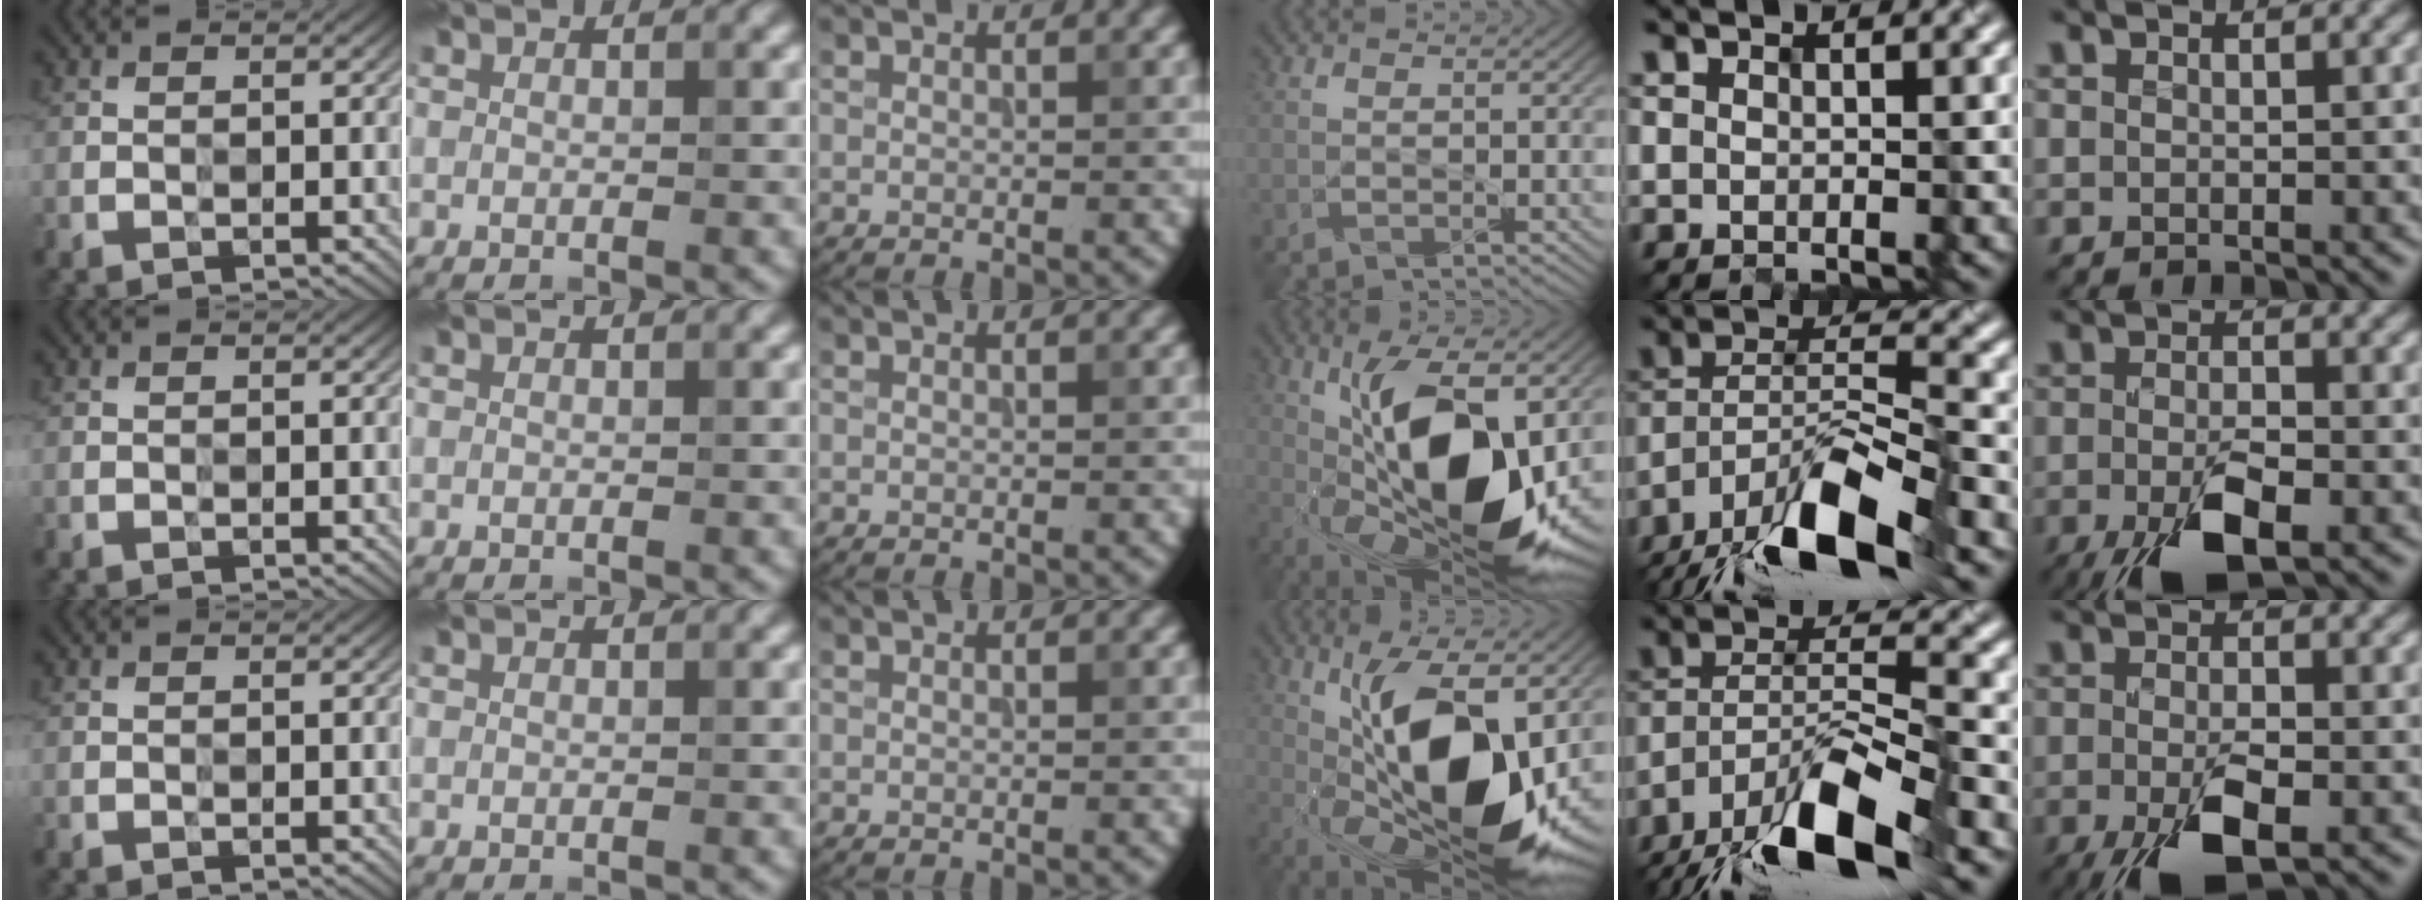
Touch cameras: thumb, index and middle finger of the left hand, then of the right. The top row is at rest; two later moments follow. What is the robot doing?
{"motion": "extract", "object": "ethernet cable"}